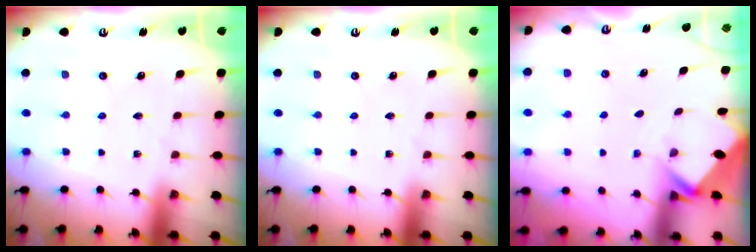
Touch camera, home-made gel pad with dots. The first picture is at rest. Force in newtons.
{"total": 0.0}
{"total": 2.6, "press": 2.6, "slide": 0.2}